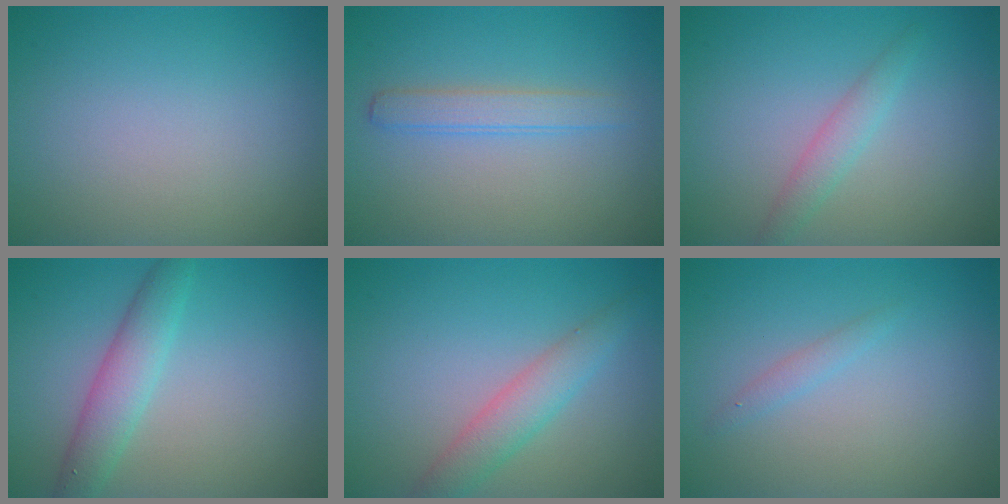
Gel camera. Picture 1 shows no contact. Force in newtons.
{"total": 2.1, "press": 2.1, "slide": 0.1}
{"total": 1.9, "press": 1.9, "slide": 0.0}
{"total": 3.4, "press": 3.4, "slide": 0.1}
{"total": 3.1, "press": 3.1, "slide": 0.1}
{"total": 0.9, "press": 0.9, "slide": 0.1}